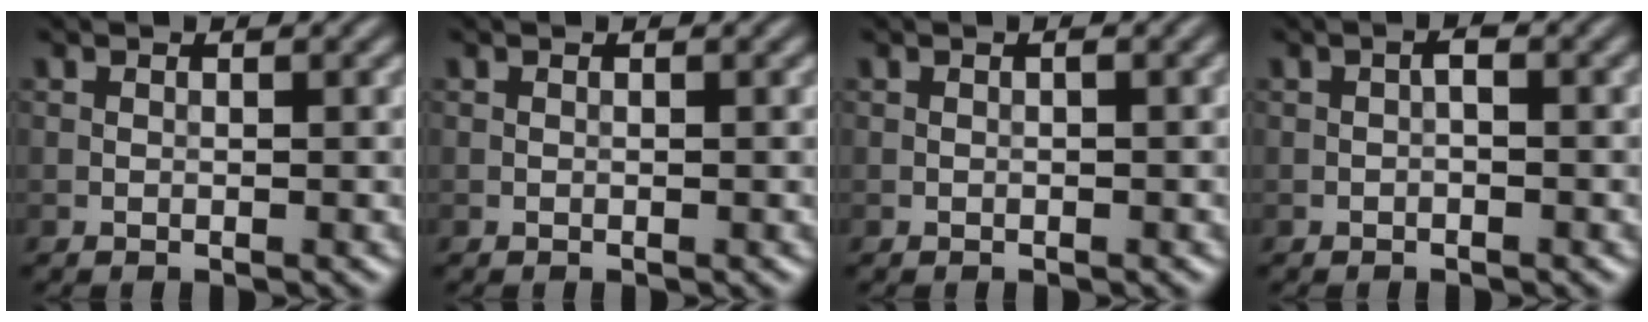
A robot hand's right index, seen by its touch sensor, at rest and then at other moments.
{"total": 0.0}
{"total": 0.5, "force": [0.0, 0.1, 0.5], "torque": [-0.010, 0.002, 0.001]}
{"total": 0.9, "force": [-0.2, 0.3, 0.8], "torque": [-0.014, 0.002, -0.004]}